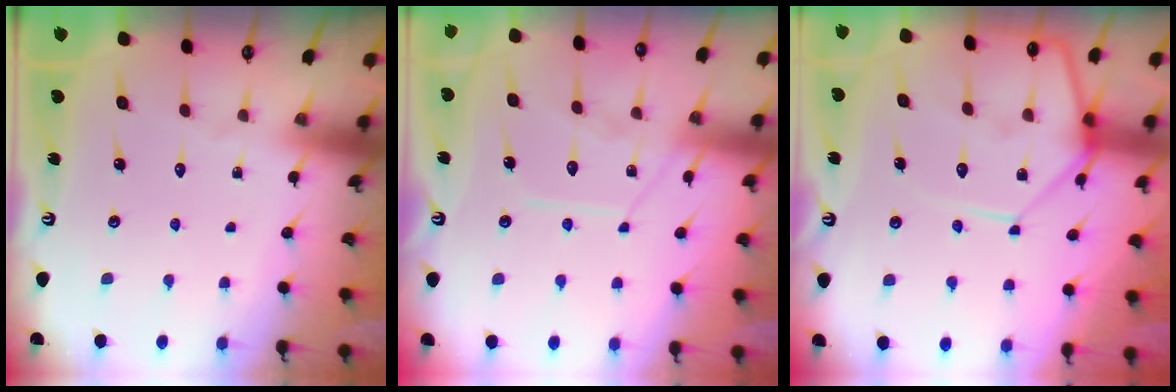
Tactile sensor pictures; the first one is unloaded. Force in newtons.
{"total": 10.7, "press": 10.7, "slide": 1.0}
{"total": 12.8, "press": 12.7, "slide": 1.1}